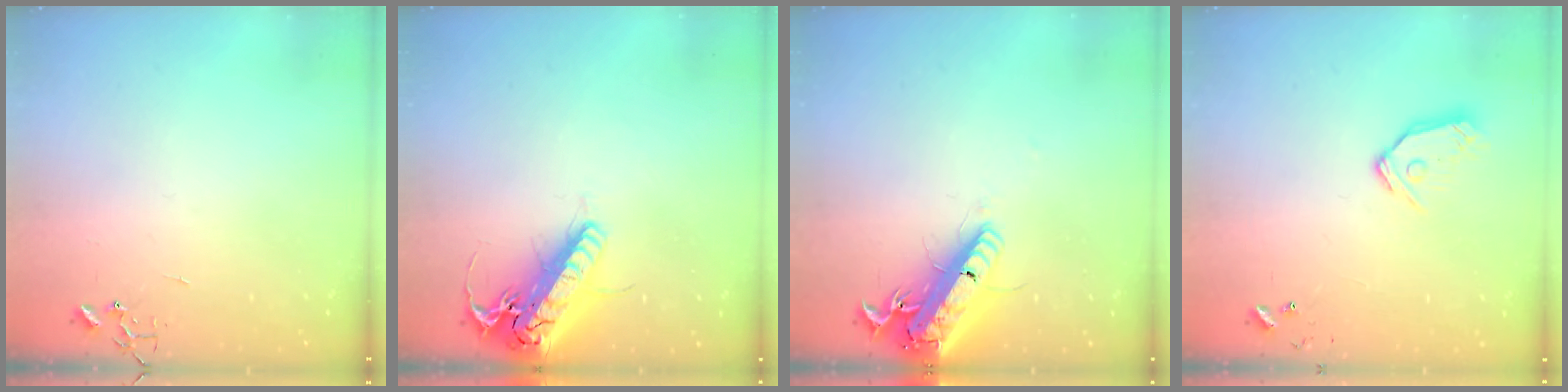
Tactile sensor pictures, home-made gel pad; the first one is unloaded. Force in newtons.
{"total": 21.0, "press": 20.7, "slide": 3.7}
{"total": 19.5, "press": 19.2, "slide": 3.6}
{"total": 10.1, "press": 10.1, "slide": 1.2}